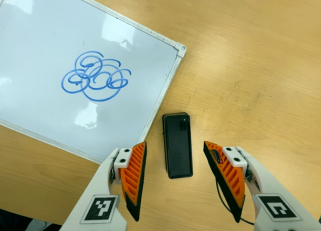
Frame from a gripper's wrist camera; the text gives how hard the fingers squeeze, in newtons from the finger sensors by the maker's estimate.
{"total": 0.0}